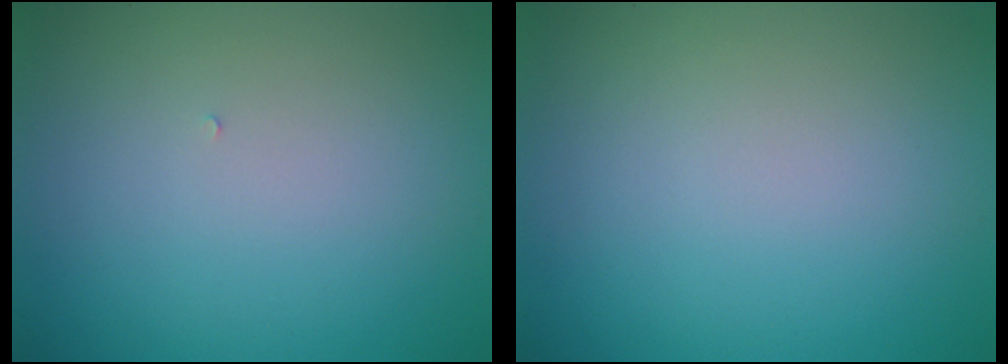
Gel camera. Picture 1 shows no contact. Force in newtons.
{"total": 0.0}